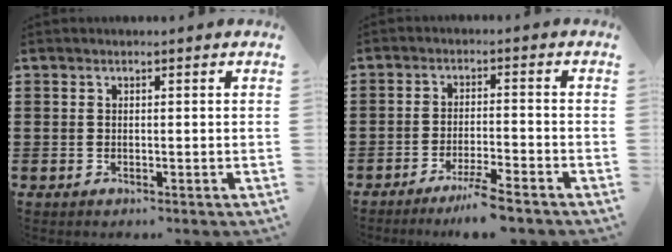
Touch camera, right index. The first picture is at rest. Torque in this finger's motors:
{"motor_torque": [0.41, -0.41, 0.42, 0.03]}